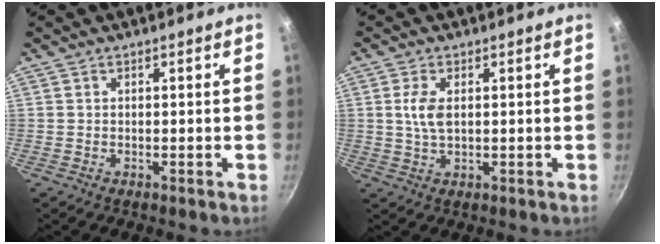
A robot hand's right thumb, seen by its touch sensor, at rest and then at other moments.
{"total": 4.5, "force": [0.8, 2.3, 3.8], "torque": [-0.078, -0.001, 0.015]}